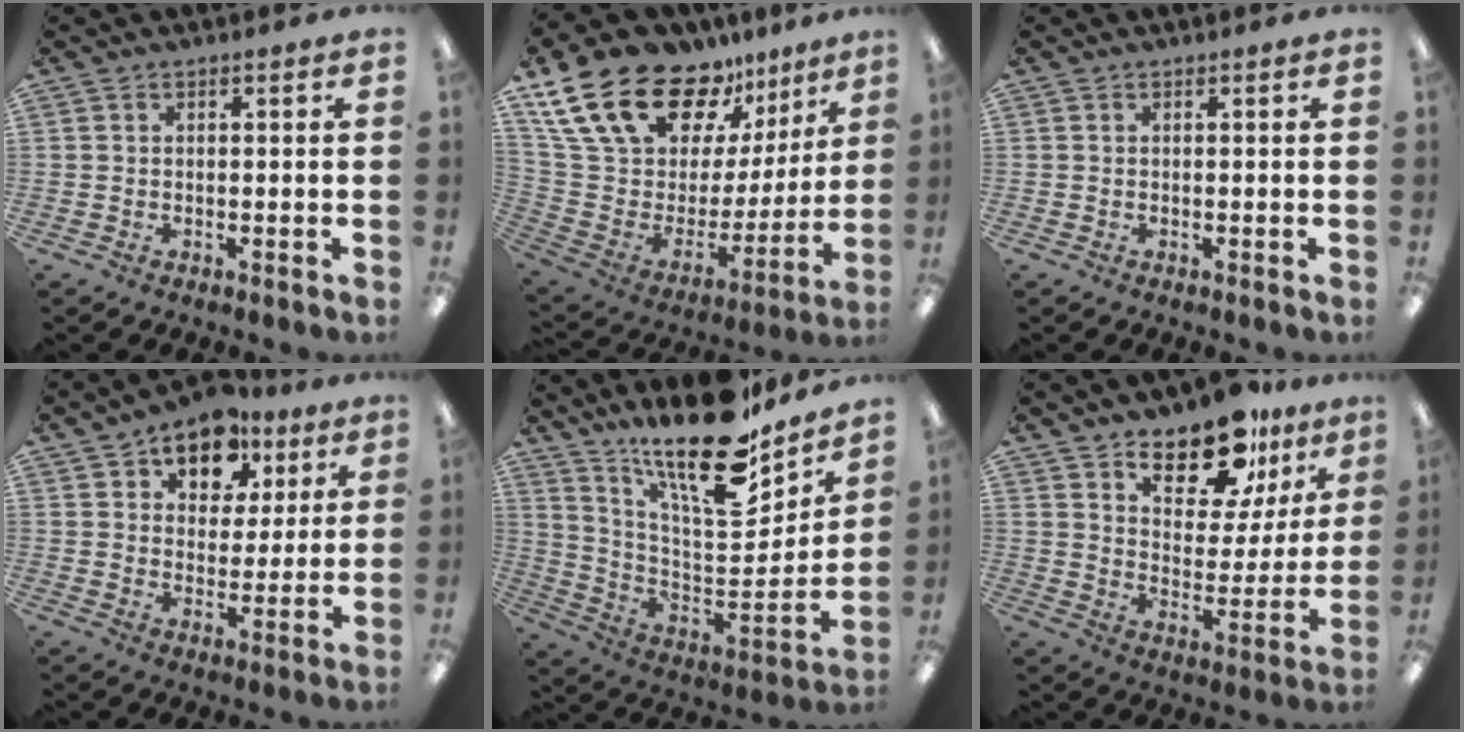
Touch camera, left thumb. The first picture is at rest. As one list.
[{"total": 24.7, "force": [17.3, 12.0, 12.8], "torque": [-0.248, -0.106, 0.323]}, {"total": 0.0}, {"total": 11.6, "force": [7.7, 7.4, 4.4], "torque": [-0.065, -0.039, 0.139]}, {"total": 21.8, "force": [16.9, 6.2, 12.2], "torque": [-0.199, -0.129, 0.285]}, {"total": 15.4, "force": [12.1, 6.4, 7.0], "torque": [-0.104, -0.081, 0.211]}]